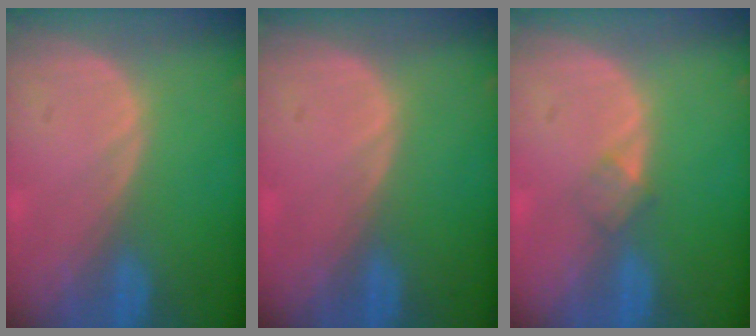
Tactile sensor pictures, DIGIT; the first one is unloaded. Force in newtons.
{"total": 0.0}
{"total": 1.8, "press": 1.8, "slide": 0.2}